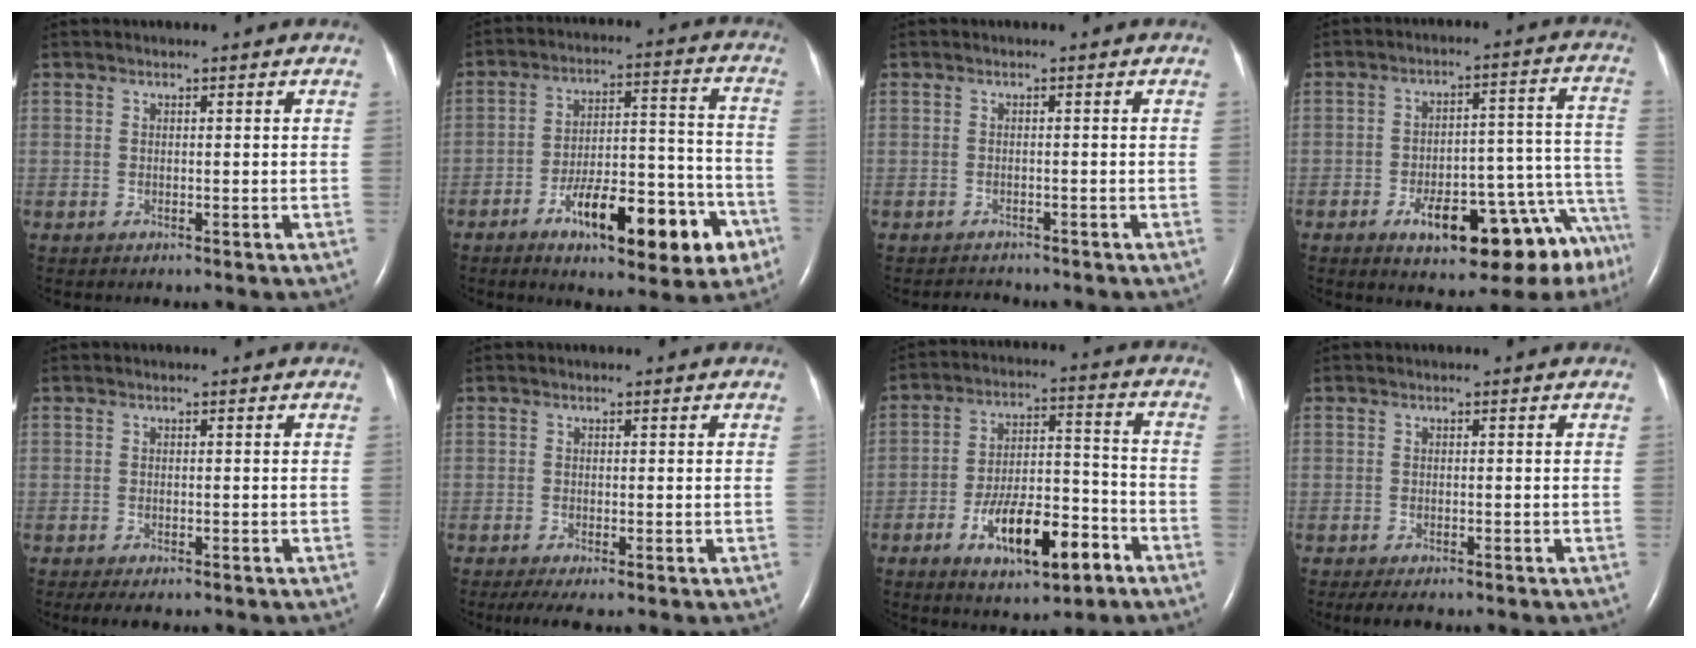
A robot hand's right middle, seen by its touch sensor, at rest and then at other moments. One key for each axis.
{"total": 16.5, "fx": -8.2, "fy": 5.1, "fz": 13.4, "tx": -0.182, "ty": 0.024, "tz": -0.114}
{"total": 1.5, "fx": -1.4, "fy": 0.4, "fz": -0.1, "tx": -0.003, "ty": -0.006, "tz": -0.019}
{"total": 17.4, "fx": -10.9, "fy": 4.5, "fz": 12.8, "tx": -0.088, "ty": 0.054, "tz": -0.146}
{"total": 2.7, "fx": -2.0, "fy": 1.0, "fz": 1.6, "tx": -0.027, "ty": -0.007, "tz": -0.026}
{"total": 2.6, "fx": -1.6, "fy": 0.3, "fz": 2.0, "tx": -0.039, "ty": -0.011, "tz": -0.029}
{"total": 12.6, "fx": -6.3, "fy": 4.2, "fz": 10.0, "tx": -0.173, "ty": 0.013, "tz": -0.096}
{"total": 3.2, "fx": -2.5, "fy": 1.0, "fz": 1.8, "tx": -0.030, "ty": -0.009, "tz": -0.032}